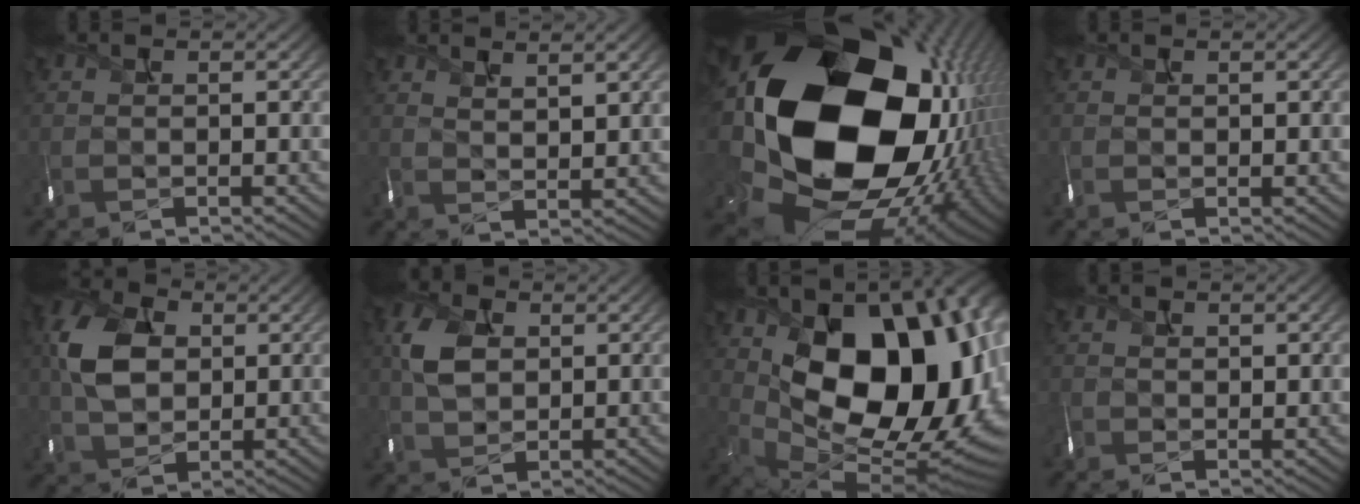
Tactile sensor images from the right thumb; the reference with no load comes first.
{"total": 3.4, "force": [2.5, 0.7, 2.2], "torque": [-0.039, -0.007, 0.054]}
{"total": 24.1, "force": [2.7, 18.2, 15.6], "torque": [-0.339, -0.097, 0.095]}
{"total": 0.9, "force": [0.5, 0.5, 0.6], "torque": [-0.015, -0.001, 0.011]}
{"total": 7.2, "force": [1.2, 5.5, 4.5], "torque": [-0.113, 0.000, 0.023]}
{"total": 4.4, "force": [1.0, 3.4, 2.7], "torque": [-0.072, -0.004, 0.020]}
{"total": 20.3, "force": [3.5, 12.1, 16.0], "torque": [-0.256, -0.006, 0.074]}
{"total": 1.9, "force": [0.5, 1.4, 1.2], "torque": [-0.033, -0.007, 0.013]}